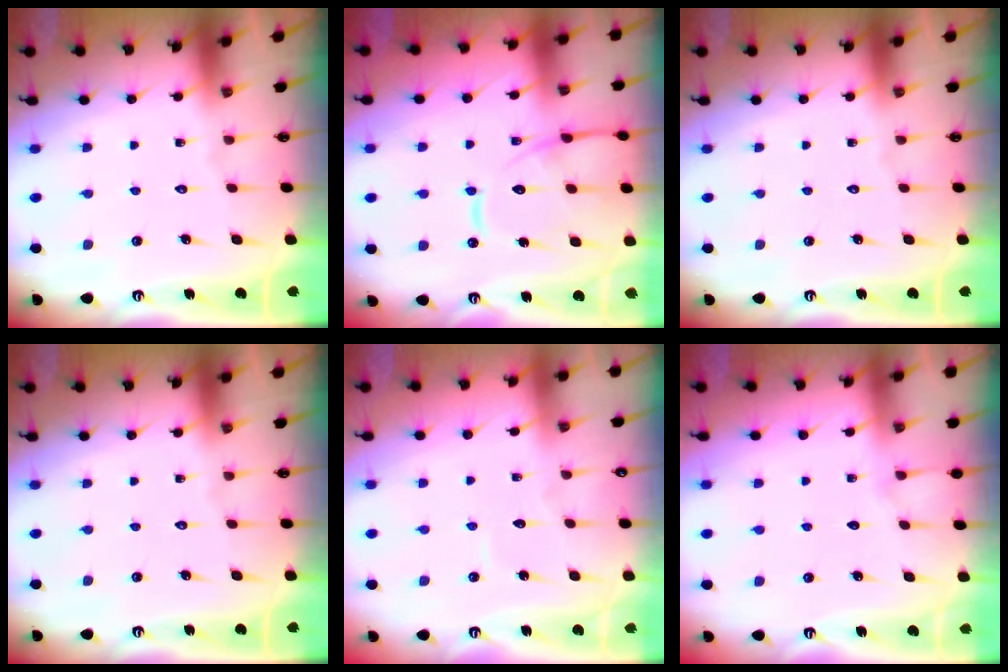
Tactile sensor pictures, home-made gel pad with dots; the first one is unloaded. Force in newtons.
{"total": 14.5, "press": 14.4, "slide": 1.2}
{"total": 0.0}
{"total": 0.0}
{"total": 2.5, "press": 2.4, "slide": 0.3}
{"total": 3.4, "press": 3.3, "slide": 0.6}